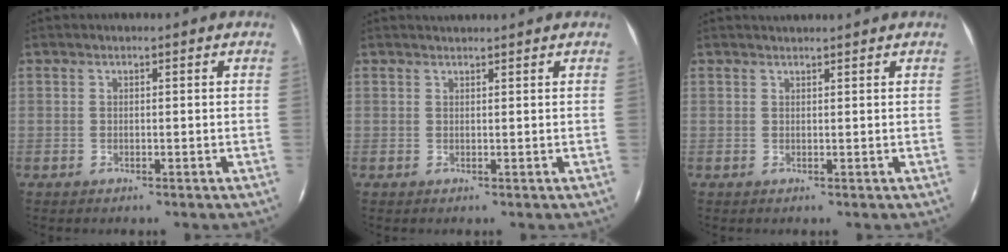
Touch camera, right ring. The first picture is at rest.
{"total": 1.4, "force": [1.4, -0.2, 0.2], "torque": [-0.010, -0.001, 0.020]}
{"total": 1.6, "force": [1.6, -0.2, 0.3], "torque": [-0.012, 0.001, 0.022]}